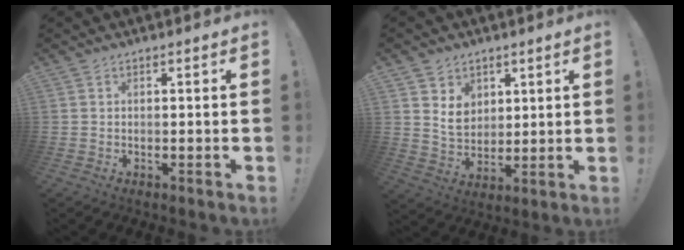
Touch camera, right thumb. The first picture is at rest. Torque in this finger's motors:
{"motor_torque": [-0.02, 0.43, 0.41, 0.34, -0.04]}